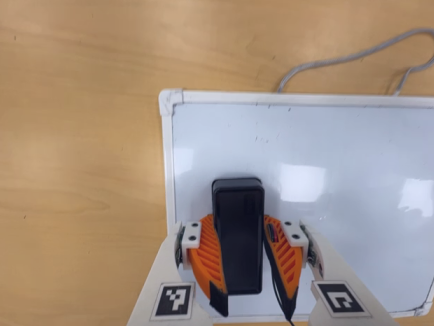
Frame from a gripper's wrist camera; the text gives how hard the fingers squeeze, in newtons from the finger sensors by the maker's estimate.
{"total": 15.5, "left": 15.3, "right": 15.8}